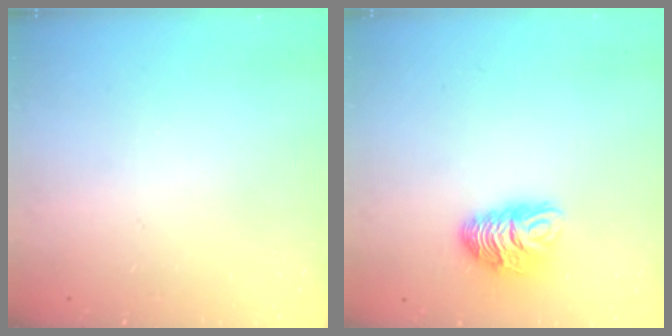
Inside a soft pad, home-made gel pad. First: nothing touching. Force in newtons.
{"total": 9.7, "press": 9.6, "slide": 0.8}